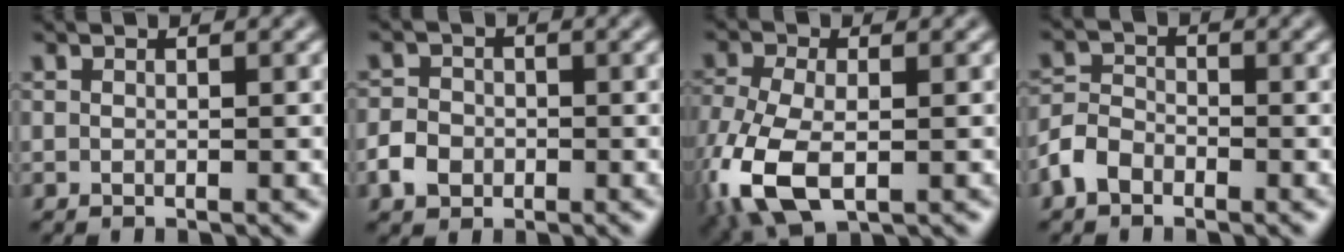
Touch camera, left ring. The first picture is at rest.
{"total": 2.6, "force": [-1.0, 2.1, 1.1], "torque": [-0.016, 0.002, -0.022]}
{"total": 8.8, "force": [-2.9, 4.9, 6.8], "torque": [-0.176, -0.023, -0.057]}
{"total": 2.8, "force": [-1.8, 1.8, 1.2], "torque": [-0.023, 0.006, -0.046]}